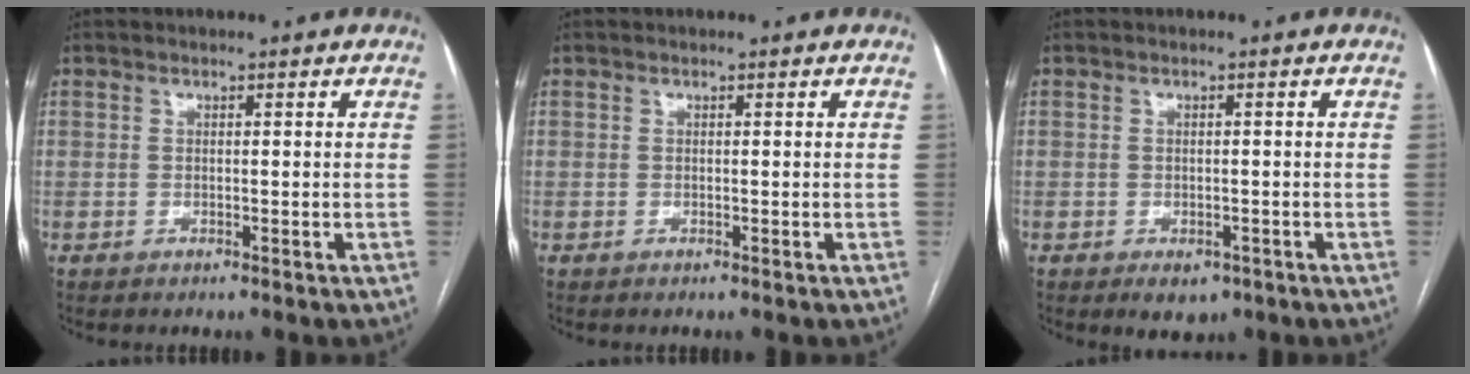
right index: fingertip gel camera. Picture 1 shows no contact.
{"total": 0.0}
{"total": 3.2, "force": [-1.9, 1.9, 1.8], "torque": [-0.016, -0.001, -0.015]}